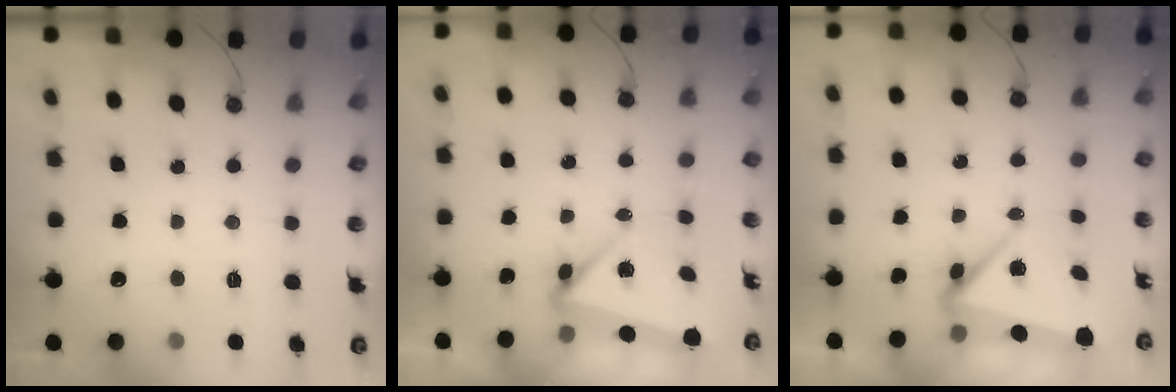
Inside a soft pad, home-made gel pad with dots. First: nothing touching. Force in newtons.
{"total": 7.6, "press": 4.7, "slide": 6.0}
{"total": 6.9, "press": 5.8, "slide": 3.7}